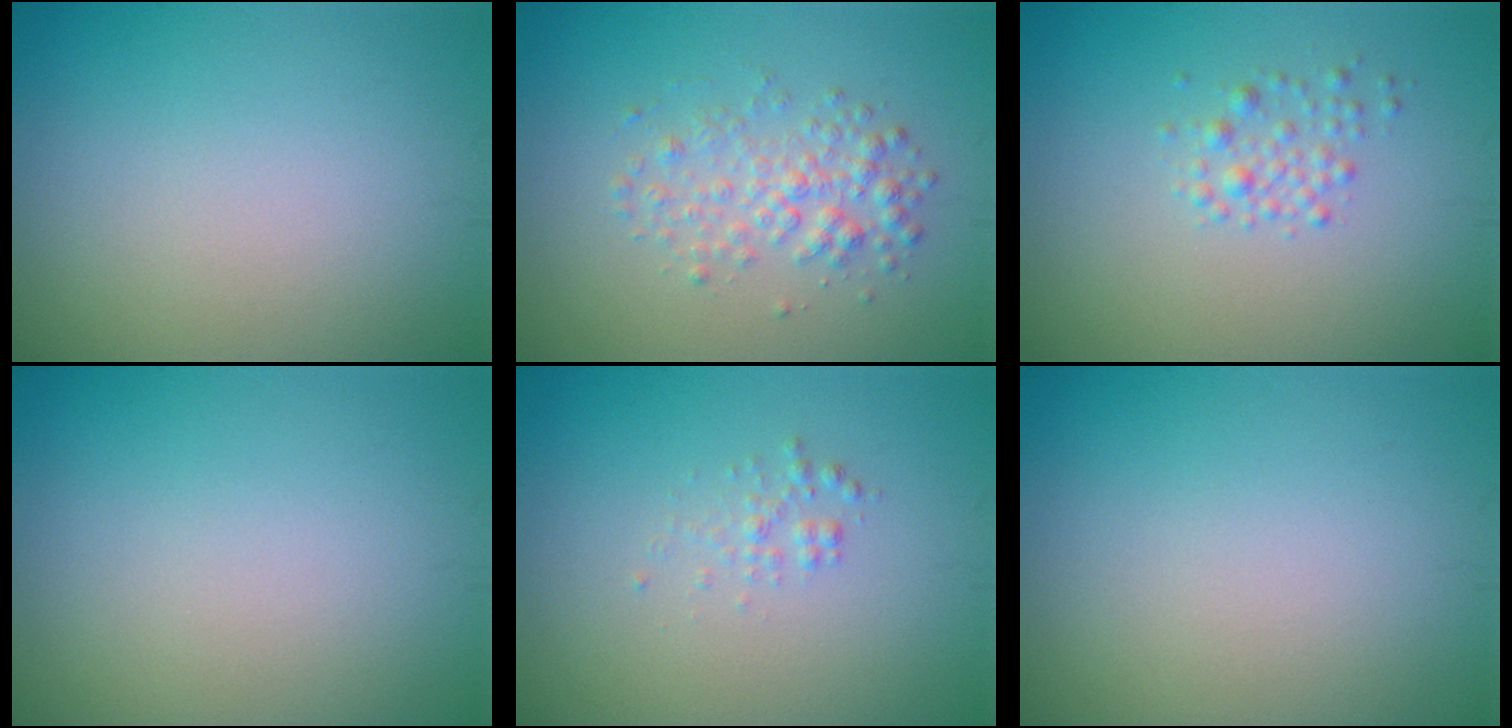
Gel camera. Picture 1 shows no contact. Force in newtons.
{"total": 2.7, "press": 2.7, "slide": 0.1}
{"total": 1.6, "press": 1.6, "slide": 0.0}
{"total": 0.0}
{"total": 1.0, "press": 1.0, "slide": 0.0}
{"total": 0.0}